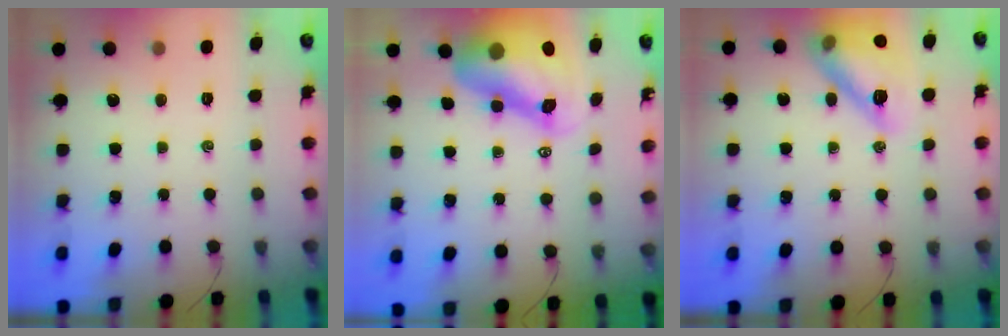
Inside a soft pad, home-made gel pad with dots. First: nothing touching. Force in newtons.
{"total": 13.3, "press": 12.8, "slide": 3.8}
{"total": 16.9, "press": 16.7, "slide": 2.4}